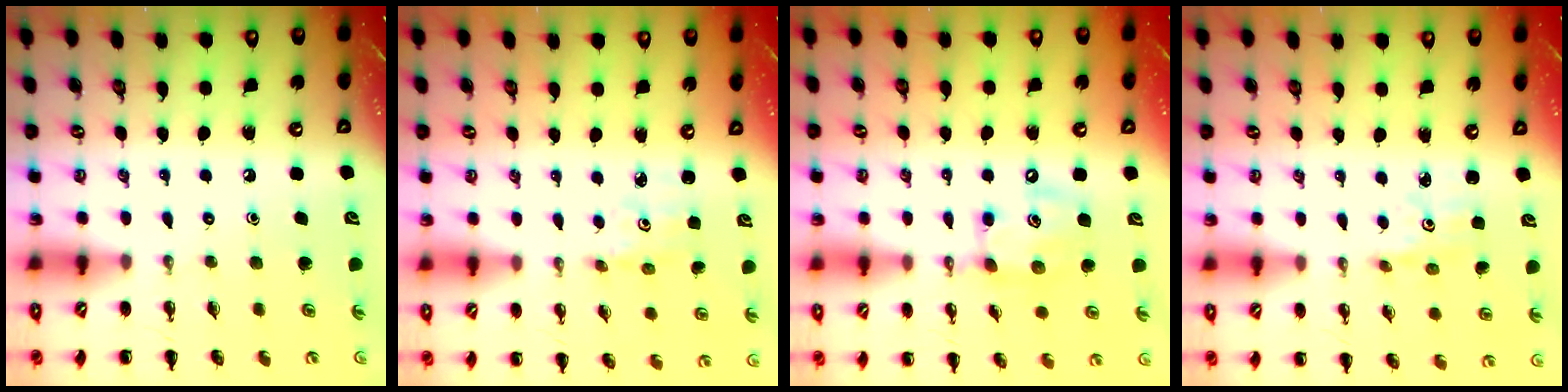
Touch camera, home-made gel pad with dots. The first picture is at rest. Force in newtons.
{"total": 1.5, "press": 1.5, "slide": 0.3}
{"total": 10.5, "press": 10.4, "slide": 1.6}
{"total": 2.3, "press": 2.2, "slide": 0.7}